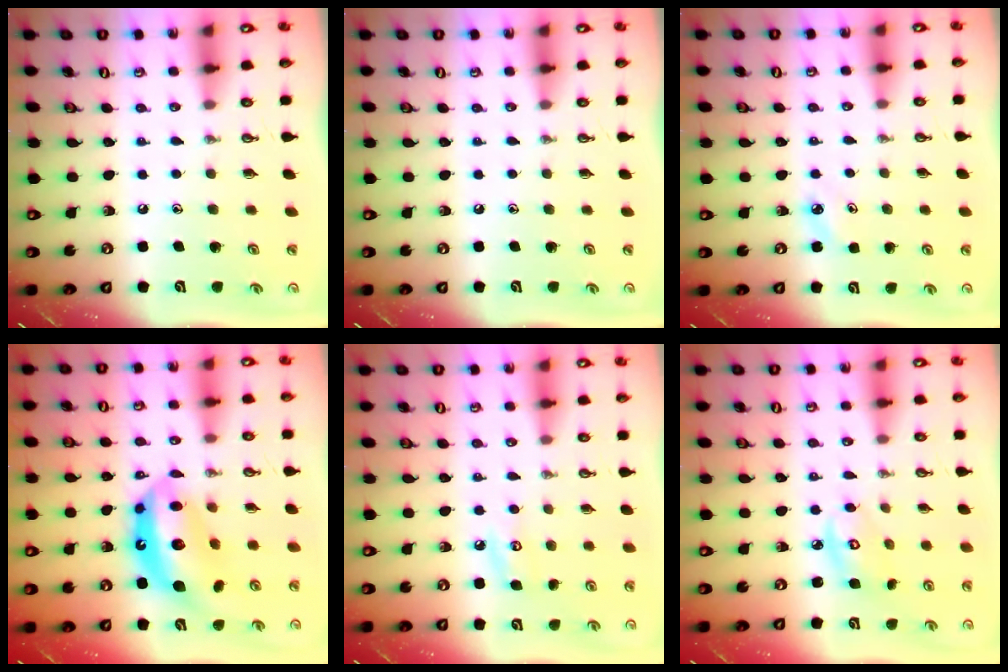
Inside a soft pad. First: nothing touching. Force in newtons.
{"total": 0.0}
{"total": 4.5, "press": 4.5, "slide": 0.7}
{"total": 15.0, "press": 14.9, "slide": 1.3}
{"total": 5.7, "press": 5.7, "slide": 0.6}
{"total": 5.5, "press": 5.5, "slide": 0.2}